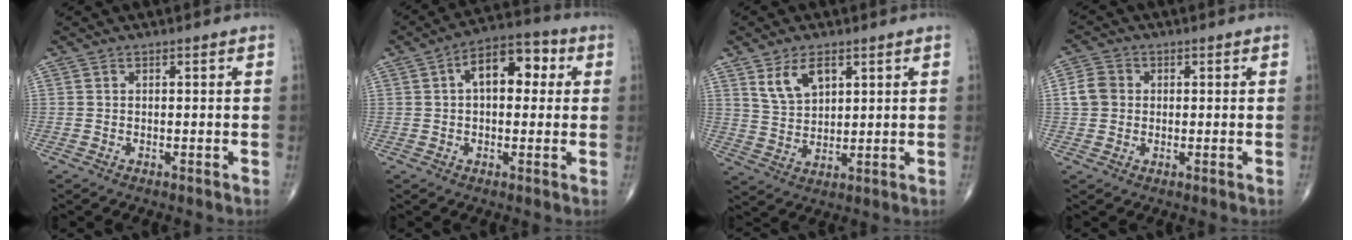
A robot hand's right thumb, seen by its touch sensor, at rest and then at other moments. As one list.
[{"total": 10.6, "force": [2.3, 6.0, 8.4], "torque": [-0.105, 0.028, 0.025]}, {"total": 6.8, "force": [3.6, 3.7, 4.5], "torque": [-0.070, -0.020, 0.075]}, {"total": 4.7, "force": [0.3, 4.0, 2.3], "torque": [-0.035, 0.009, 0.001]}]